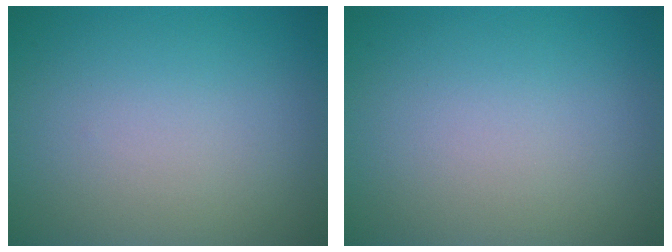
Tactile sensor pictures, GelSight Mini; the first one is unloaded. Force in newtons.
{"total": 0.0}